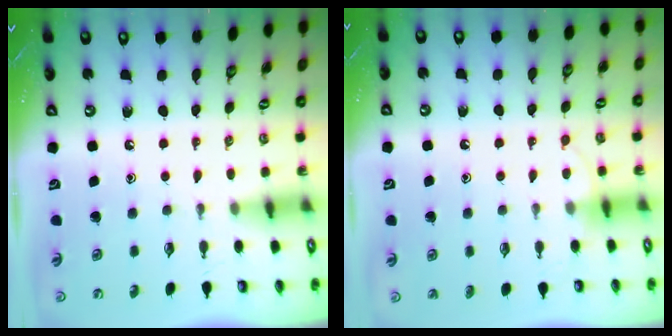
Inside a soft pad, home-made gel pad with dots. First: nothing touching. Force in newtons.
{"total": 4.3, "press": 4.2, "slide": 0.4}